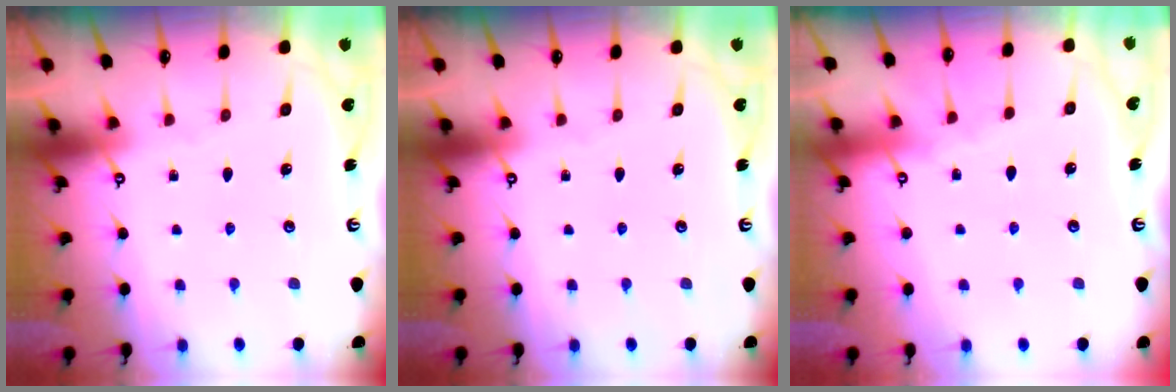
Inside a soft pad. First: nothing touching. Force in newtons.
{"total": 0.0}
{"total": 3.3, "press": 3.2, "slide": 0.5}